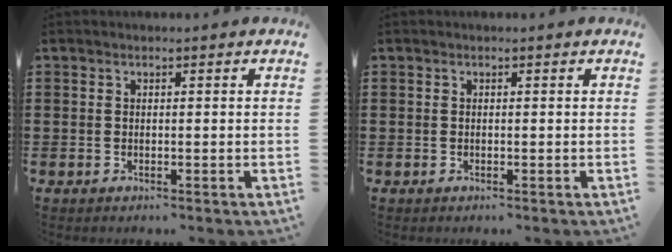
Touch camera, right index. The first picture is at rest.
{"total": 0.0}